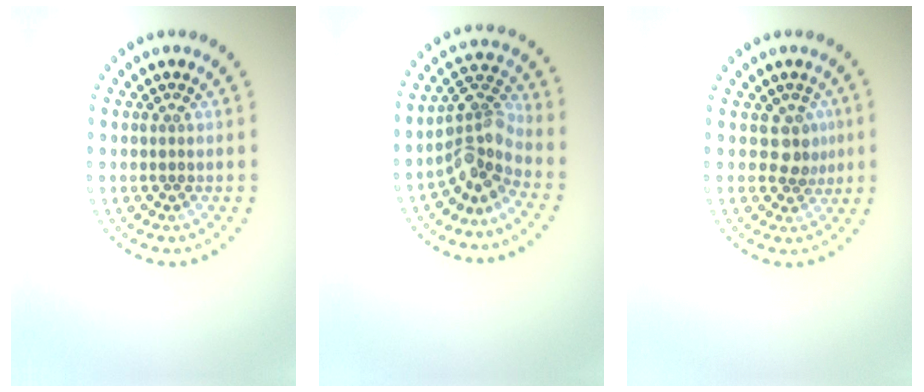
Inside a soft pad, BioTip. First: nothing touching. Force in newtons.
{"total": 3.8, "press": 3.1, "slide": 2.1}
{"total": 2.2, "press": 1.7, "slide": 1.3}